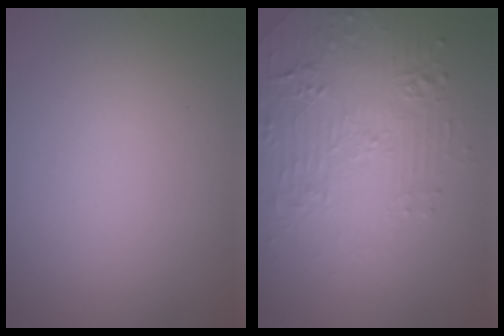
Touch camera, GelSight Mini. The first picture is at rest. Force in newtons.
{"total": 4.7, "press": 3.5, "slide": 3.2}